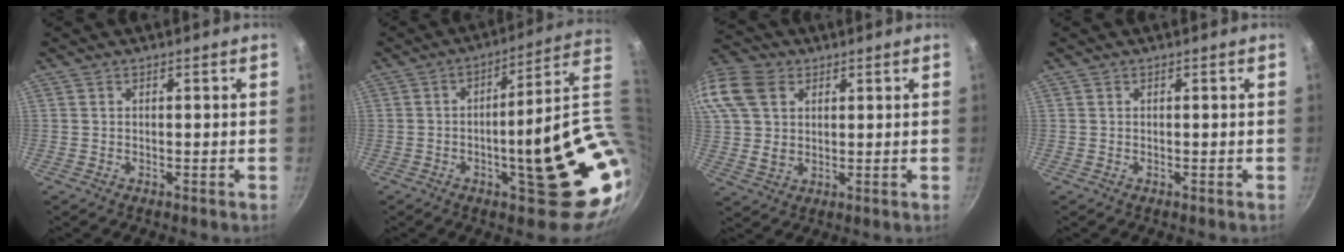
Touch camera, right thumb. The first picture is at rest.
{"total": 23.4, "force": [-1.2, 5.5, 22.7], "torque": [-0.254, -0.006, -0.005]}
{"total": 17.9, "force": [6.7, 13.0, 10.2], "torque": [-0.237, 0.021, 0.125]}
{"total": 0.0}